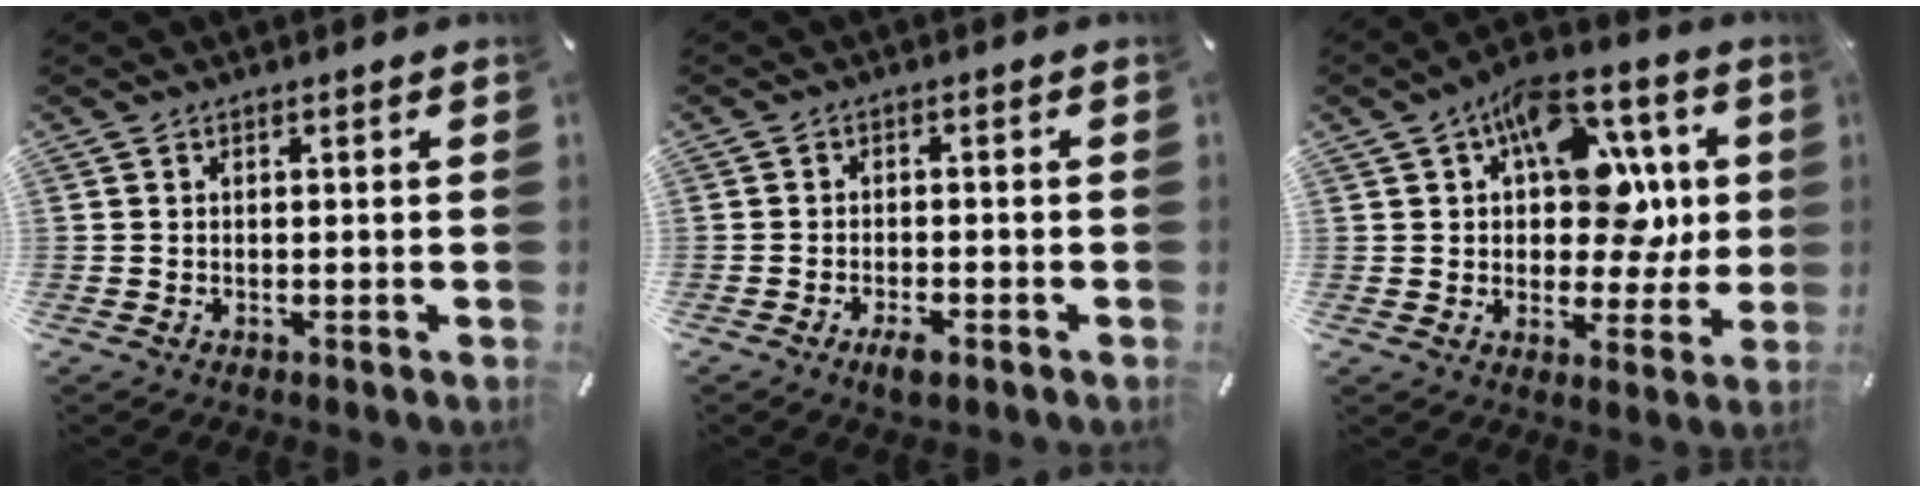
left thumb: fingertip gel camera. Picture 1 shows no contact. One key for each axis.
{"total": 3.3, "fx": -2.0, "fy": 1.1, "fz": 2.3, "tx": -0.041, "ty": 0.006, "tz": -0.036}
{"total": 15.9, "fx": 5.1, "fy": 10.2, "fz": 11.1, "tx": -0.151, "ty": -0.030, "tz": 0.095}